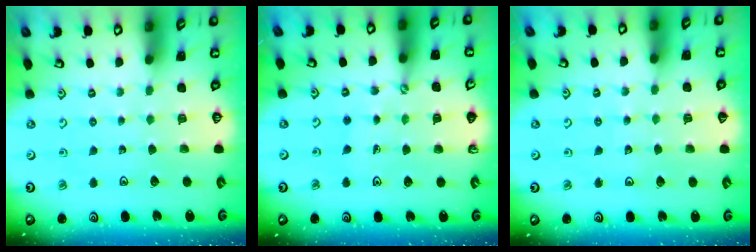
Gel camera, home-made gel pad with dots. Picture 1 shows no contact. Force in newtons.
{"total": 2.4, "press": 2.0, "slide": 1.3}
{"total": 3.9, "press": 3.9, "slide": 0.4}